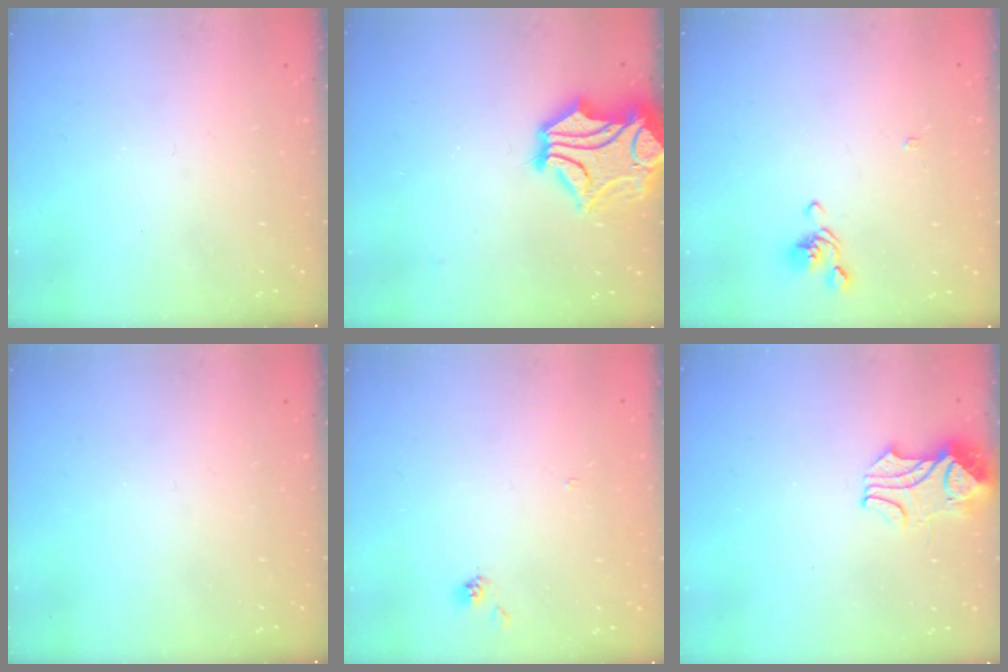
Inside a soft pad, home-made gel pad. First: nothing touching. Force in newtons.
{"total": 7.2, "press": 6.8, "slide": 2.2}
{"total": 0.7, "press": 0.0, "slide": 0.7}
{"total": 0.0}
{"total": 1.4, "press": 1.4, "slide": 0.3}
{"total": 2.1, "press": 2.0, "slide": 0.7}